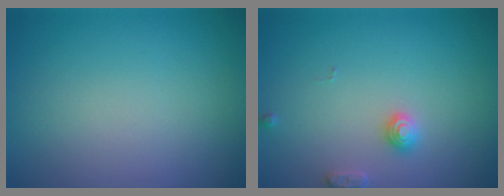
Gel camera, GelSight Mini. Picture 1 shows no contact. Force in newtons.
{"total": 1.7, "press": 1.7, "slide": 0.3}